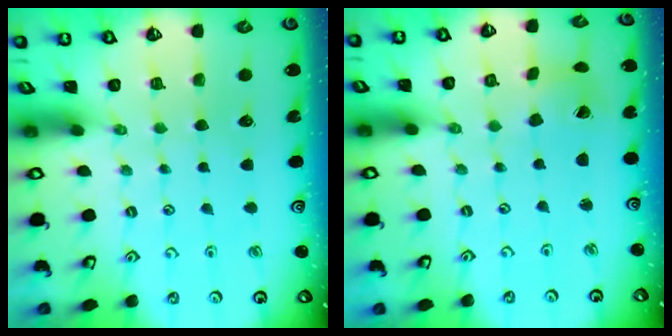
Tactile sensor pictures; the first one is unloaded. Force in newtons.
{"total": 2.1, "press": 2.0, "slide": 0.3}